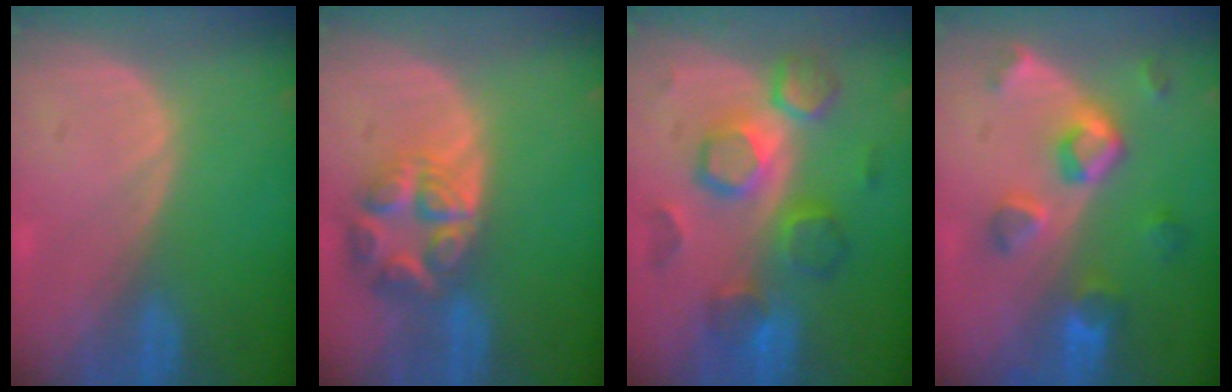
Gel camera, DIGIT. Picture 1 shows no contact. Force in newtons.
{"total": 7.7, "press": 6.7, "slide": 3.7}
{"total": 9.3, "press": 9.3, "slide": 0.4}
{"total": 7.8, "press": 7.0, "slide": 3.4}